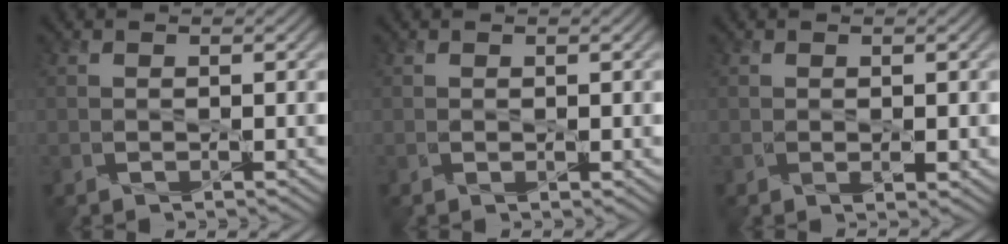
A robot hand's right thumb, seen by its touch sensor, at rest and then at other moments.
{"total": 0.0}
{"total": 0.9, "force": [-0.1, 0.5, 0.7], "torque": [-0.014, -0.005, 0.001]}